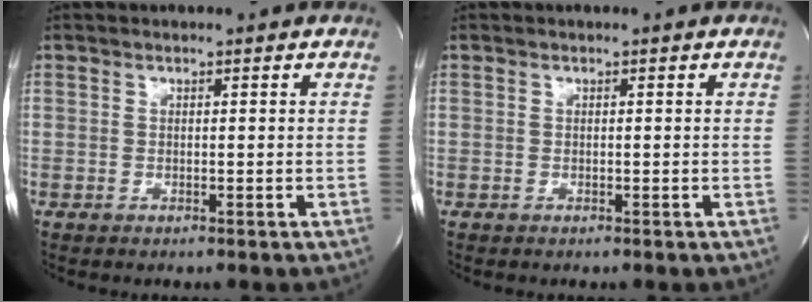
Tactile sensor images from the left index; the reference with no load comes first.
{"total": 0.0}